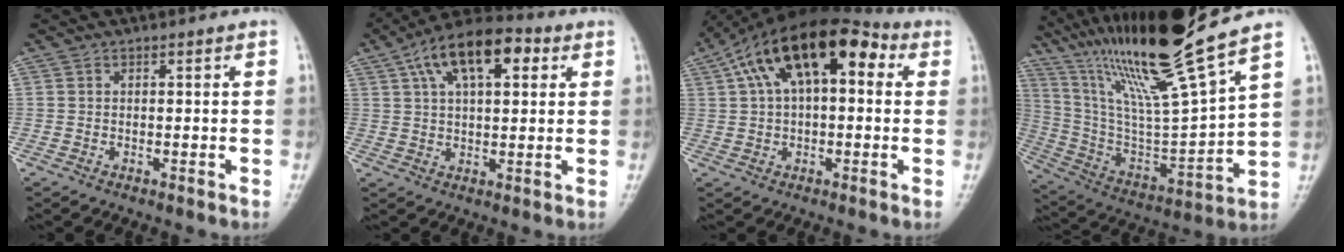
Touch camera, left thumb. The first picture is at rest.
{"total": 14.3, "force": [5.6, 6.9, 11.2], "torque": [-0.167, 0.014, 0.084]}
{"total": 17.1, "force": [5.1, 8.8, 13.8], "torque": [-0.204, 0.037, 0.070]}
{"total": 24.5, "force": [17.6, 0.8, 17.0], "torque": [-0.292, -0.068, 0.330]}